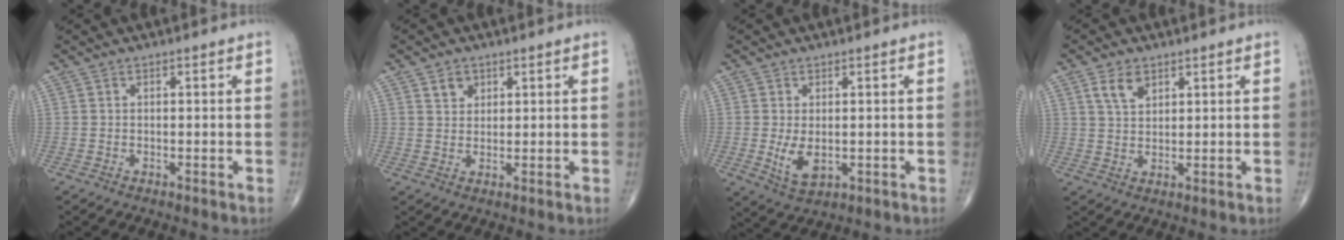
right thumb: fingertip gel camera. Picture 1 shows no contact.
{"total": 3.0, "force": [1.7, 2.3, 1.1], "torque": [-0.005, -0.011, 0.030]}
{"total": 5.0, "force": [-0.5, 2.8, 4.2], "torque": [-0.073, -0.013, 0.002]}
{"total": 4.6, "force": [2.4, 2.7, 2.8], "torque": [-0.041, -0.011, 0.049]}